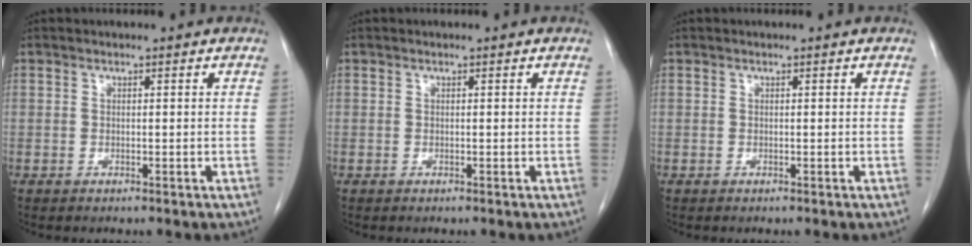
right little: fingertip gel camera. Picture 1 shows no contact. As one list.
[{"total": 0.0}, {"total": 0.0}]